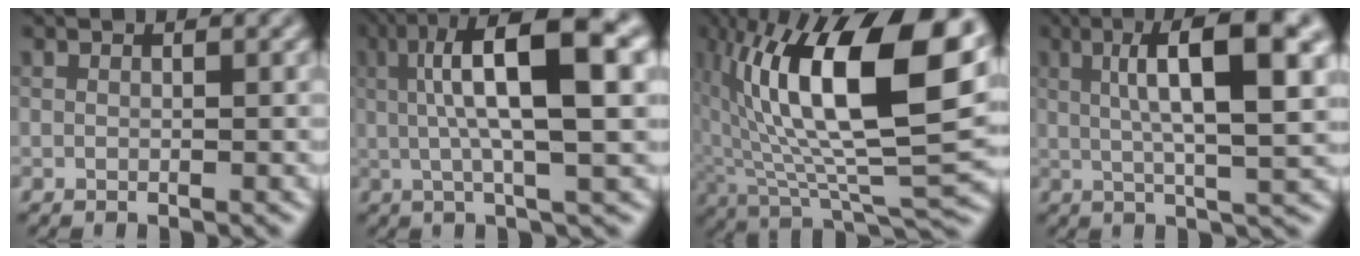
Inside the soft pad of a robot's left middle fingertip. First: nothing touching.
{"total": 10.7, "force": [1.8, 2.7, 10.2], "torque": [-0.176, 0.021, 0.040]}
{"total": 15.6, "force": [3.2, 6.0, 14.1], "torque": [-0.251, 0.008, 0.063]}
{"total": 8.8, "force": [2.1, 1.5, 8.5], "torque": [-0.136, 0.012, 0.048]}